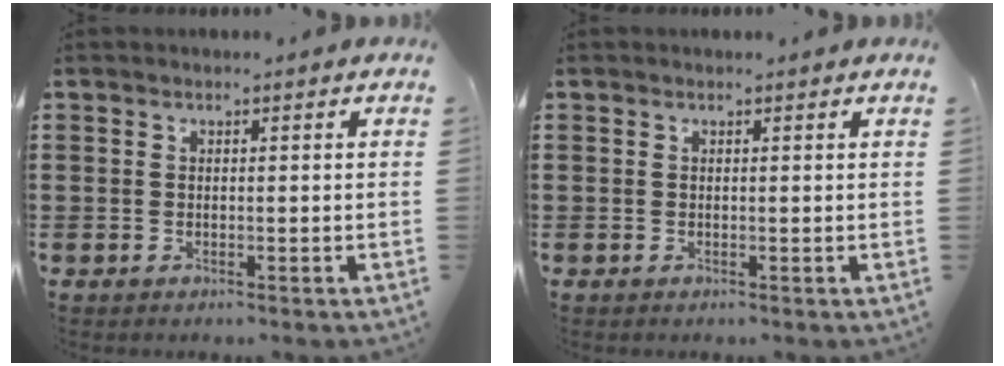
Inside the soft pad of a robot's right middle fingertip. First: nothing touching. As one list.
[{"total": 0.0}]